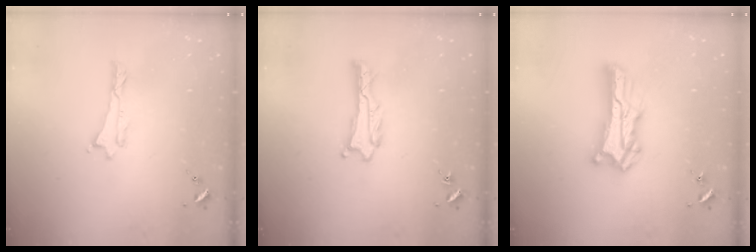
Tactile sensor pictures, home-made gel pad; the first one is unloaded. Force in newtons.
{"total": 0.9, "press": 0.8, "slide": 0.1}
{"total": 9.3, "press": 9.3, "slide": 0.7}